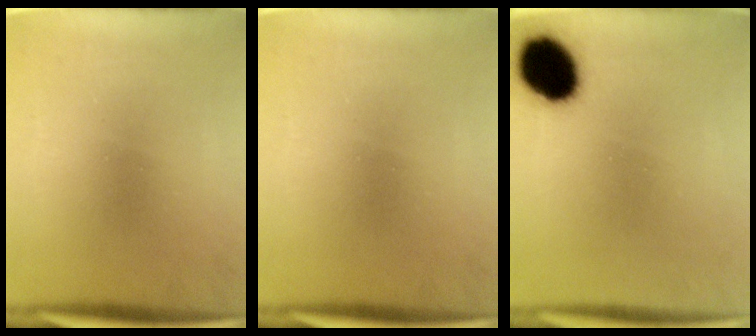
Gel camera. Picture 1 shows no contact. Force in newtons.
{"total": 0.0}
{"total": 12.1}